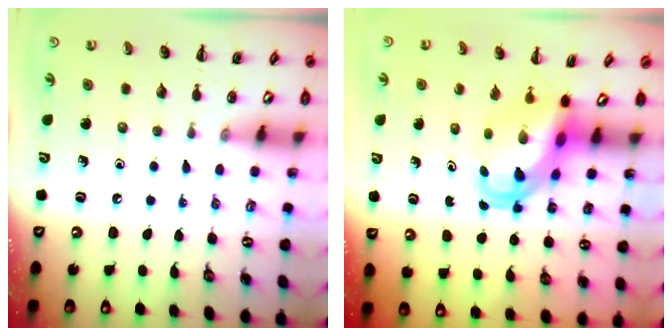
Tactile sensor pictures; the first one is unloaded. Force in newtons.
{"total": 5.4, "press": 5.2, "slide": 1.5}